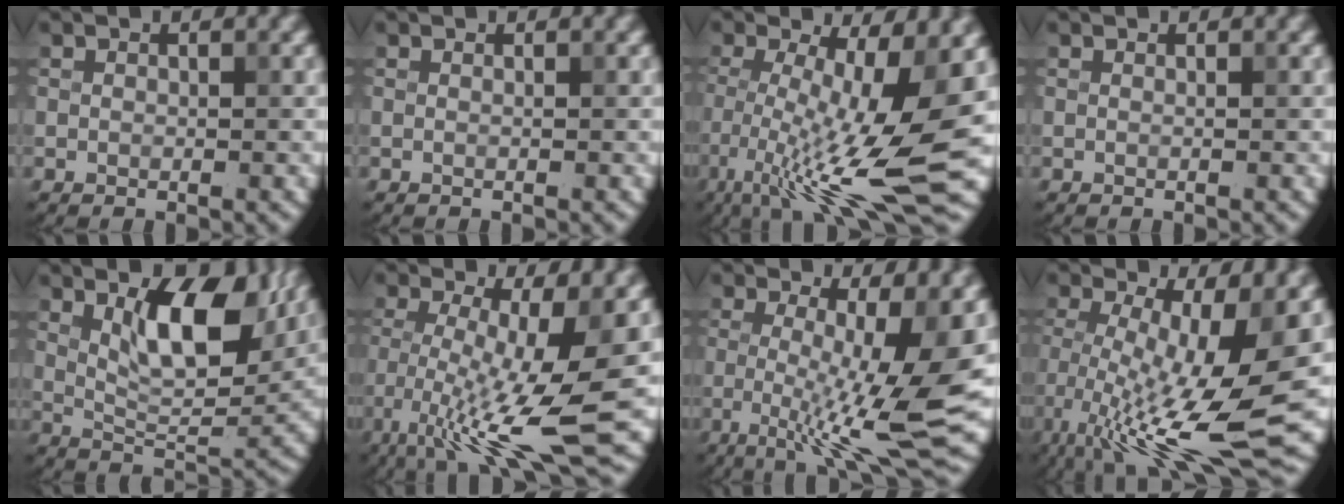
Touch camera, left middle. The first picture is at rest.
{"total": 0.0}
{"total": 12.3, "force": [-4.0, 2.3, 11.4], "torque": [-0.210, -0.014, -0.068]}
{"total": 0.0}
{"total": 8.0, "force": [3.0, 3.2, 6.7], "torque": [-0.114, -0.001, 0.051]}
{"total": 10.6, "force": [-3.7, 1.7, 9.7], "torque": [-0.187, -0.017, -0.066]}
{"total": 11.2, "force": [-1.3, 2.1, 10.9], "torque": [-0.174, -0.023, -0.017]}
{"total": 13.5, "force": [-4.3, 3.1, 12.4], "torque": [-0.226, -0.020, -0.071]}